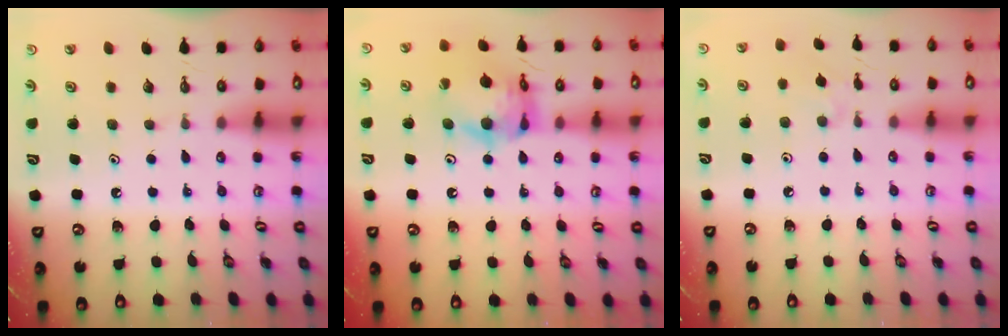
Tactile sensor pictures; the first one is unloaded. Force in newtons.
{"total": 13.6, "press": 13.5, "slide": 1.7}
{"total": 2.1, "press": 2.1, "slide": 0.4}